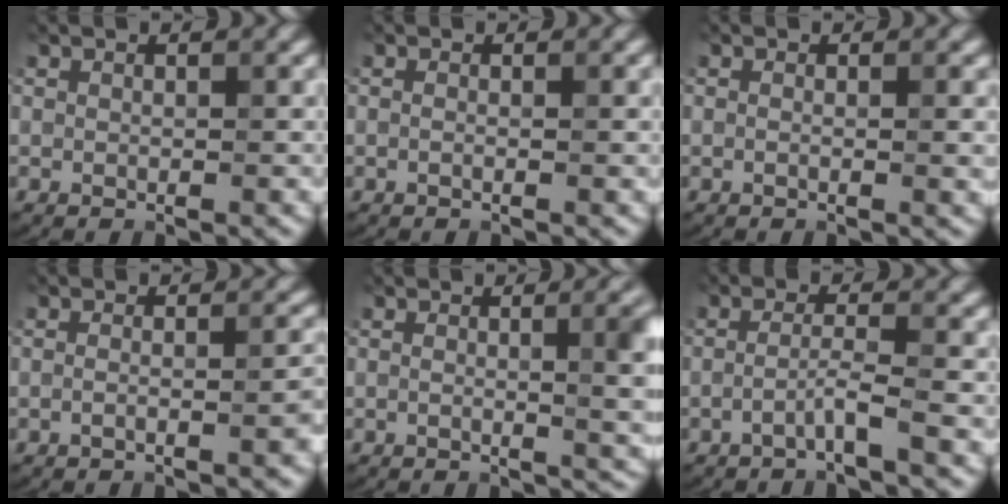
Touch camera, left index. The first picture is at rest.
{"total": 1.1, "force": [-0.1, 0.4, 1.0], "torque": [-0.014, -0.009, -0.009]}
{"total": 1.8, "force": [-0.1, 0.7, 1.7], "torque": [-0.021, -0.003, -0.010]}
{"total": 2.3, "force": [-1.0, 0.6, 2.0], "torque": [-0.026, 0.005, -0.022]}
{"total": 6.7, "force": [0.2, 2.5, 6.2], "torque": [-0.052, 0.004, -0.001]}
{"total": 1.9, "force": [-1.3, 0.0, 1.5], "torque": [-0.031, 0.008, -0.030]}